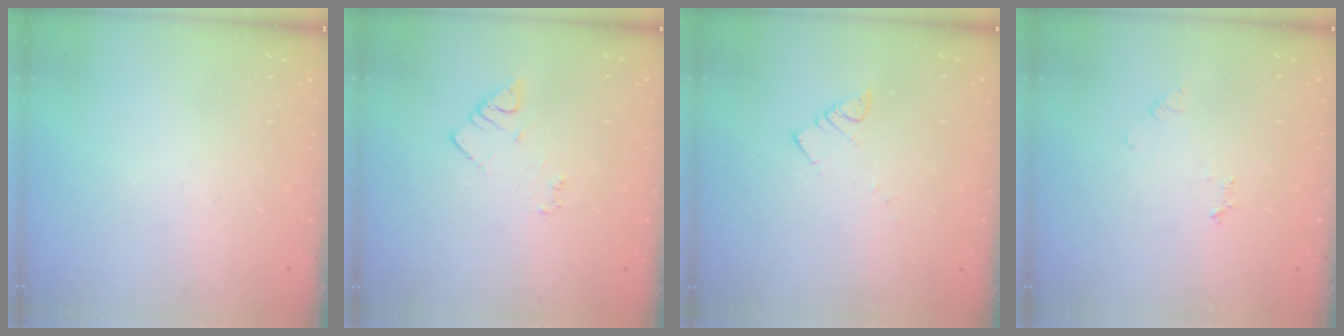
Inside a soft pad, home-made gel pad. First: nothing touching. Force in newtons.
{"total": 2.9, "press": 2.9, "slide": 0.3}
{"total": 3.8, "press": 3.8, "slide": 0.2}
{"total": 4.1, "press": 4.0, "slide": 0.4}